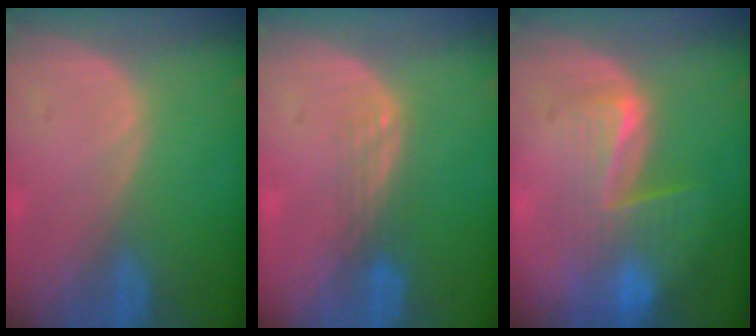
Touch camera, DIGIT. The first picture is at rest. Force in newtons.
{"total": 3.1, "press": 2.6, "slide": 1.7}
{"total": 6.9, "press": 6.7, "slide": 1.8}